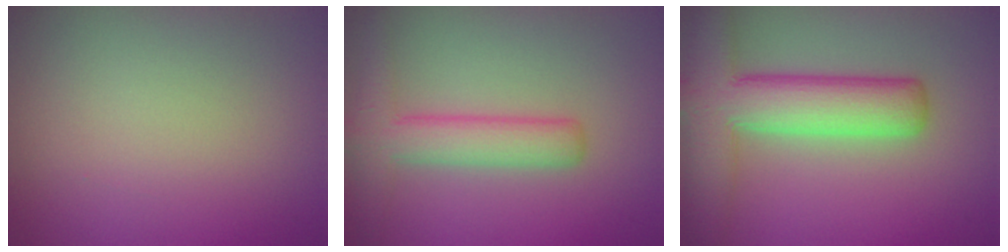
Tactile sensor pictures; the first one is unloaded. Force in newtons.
{"total": 4.4, "press": 4.4, "slide": 0.1}
{"total": 8.8, "press": 8.8, "slide": 0.5}